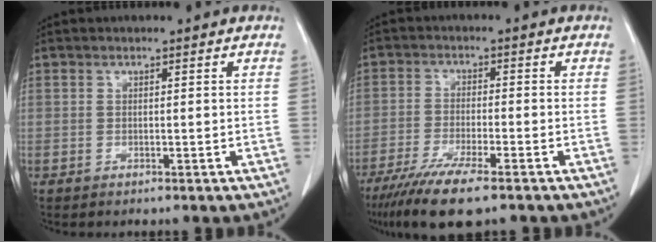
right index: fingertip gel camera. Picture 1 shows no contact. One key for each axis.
{"total": 9.2, "fx": -6.5, "fy": 0.8, "fz": 6.4, "tx": -0.112, "ty": -0.023, "tz": -0.108}